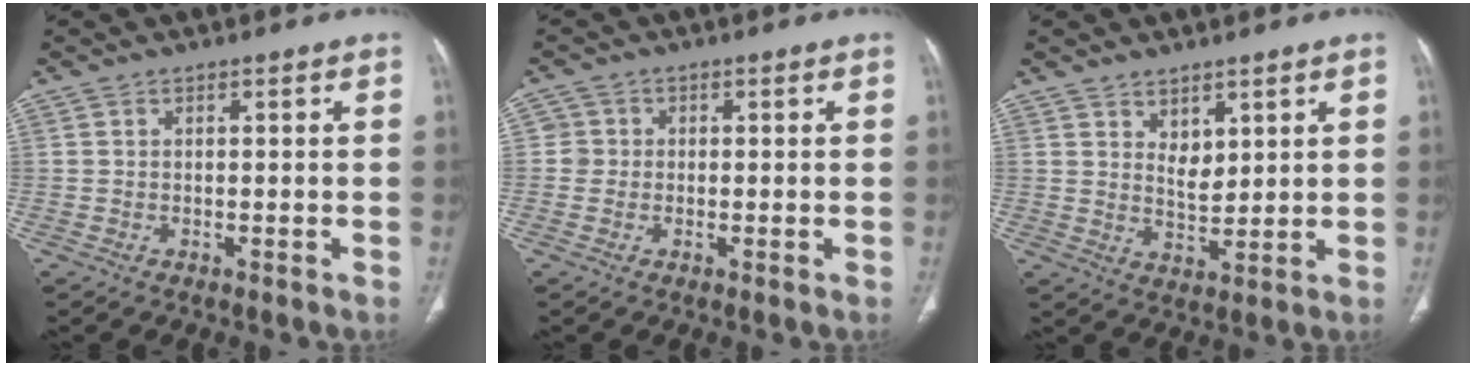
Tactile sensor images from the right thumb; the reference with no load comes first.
{"total": 2.2, "force": [0.1, 2.2, 0.1], "torque": [0.015, 0.007, -0.003]}
{"total": 4.7, "force": [2.6, 2.7, 2.9], "torque": [-0.033, -0.026, 0.054]}